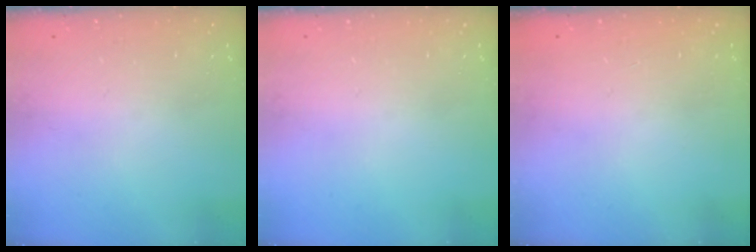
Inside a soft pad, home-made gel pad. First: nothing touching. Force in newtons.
{"total": 0.0}
{"total": 0.0}